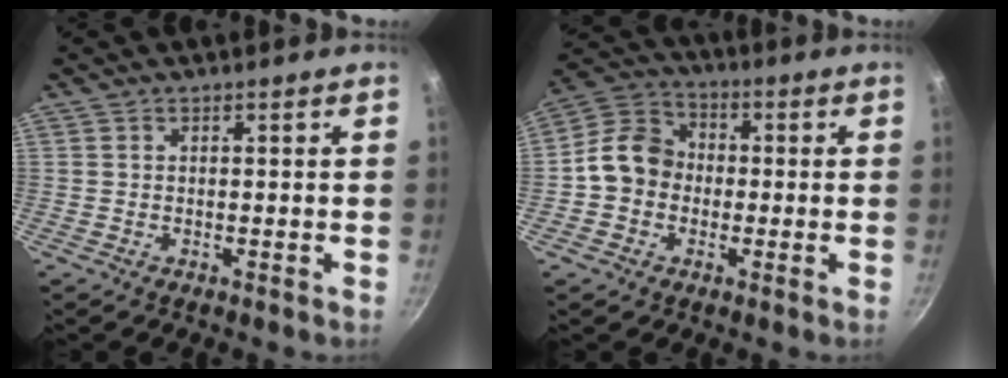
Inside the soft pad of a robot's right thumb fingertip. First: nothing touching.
{"total": 11.0, "force": [-1.2, 9.2, 6.0], "torque": [-0.073, 0.032, -0.044]}